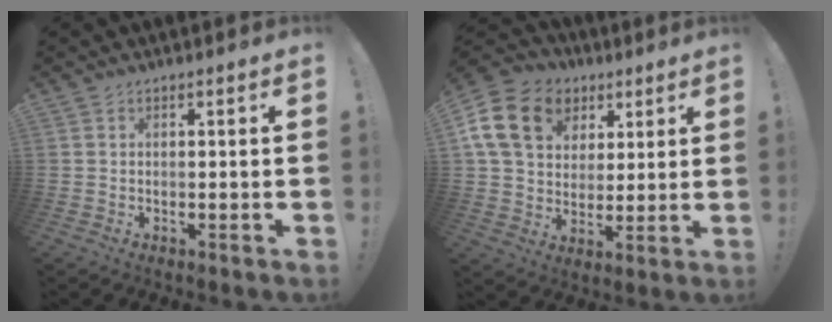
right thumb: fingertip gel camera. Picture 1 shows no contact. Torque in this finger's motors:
{"motor_torque": [0.97, 1.63, 1.14, 0.20, 0.30]}